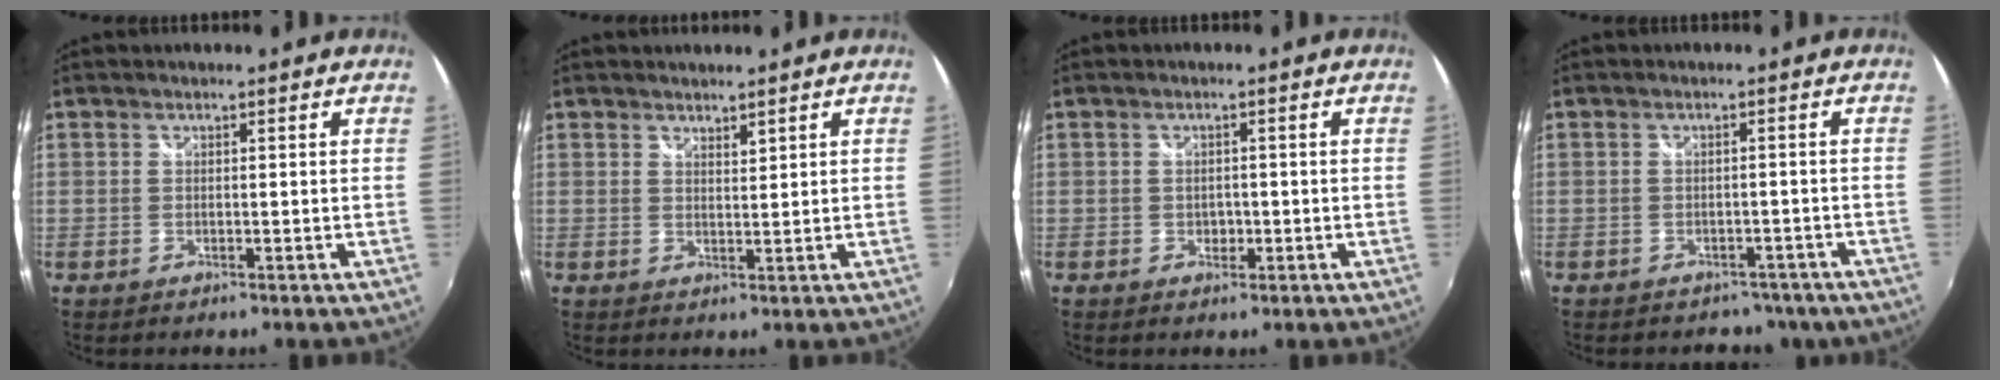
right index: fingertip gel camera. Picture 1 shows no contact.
{"total": 1.7, "force": [1.6, 0.4, 0.4], "torque": [-0.003, -0.001, 0.027]}
{"total": 1.8, "force": [-0.4, 1.6, 0.7], "torque": [-0.009, 0.000, -0.005]}
{"total": 8.0, "force": [-6.3, 4.3, 2.2], "torque": [-0.046, 0.000, -0.069]}